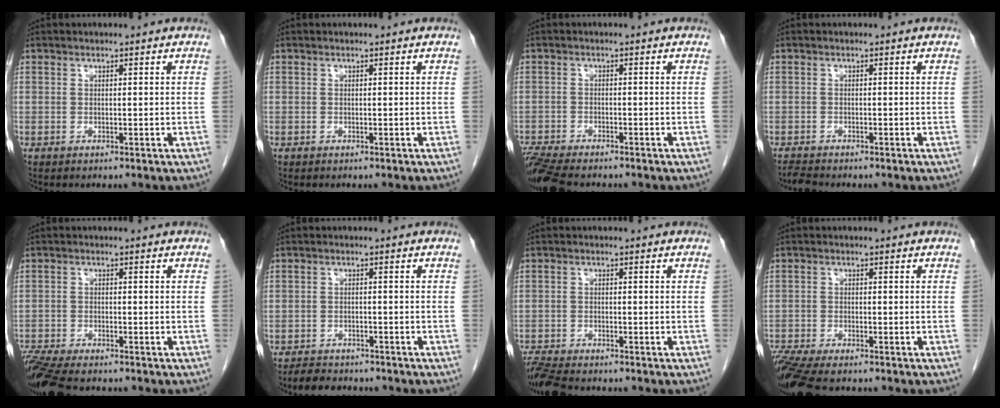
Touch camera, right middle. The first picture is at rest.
{"total": 0.0}
{"total": 8.5, "force": [-7.4, 1.8, 3.8], "torque": [-0.073, -0.016, -0.125]}
{"total": 1.8, "force": [-1.7, 0.2, 0.4], "torque": [-0.012, -0.008, -0.030]}
{"total": 10.0, "force": [-8.4, 2.3, 4.9], "torque": [-0.092, -0.017, -0.140]}
{"total": 4.8, "force": [-4.3, 1.9, 1.2], "torque": [-0.026, -0.006, -0.063]}
{"total": 6.4, "force": [-5.8, 1.1, 2.5], "torque": [-0.048, -0.016, -0.100]}
{"total": 10.2, "force": [-8.3, 2.4, 5.4], "torque": [-0.105, -0.017, -0.138]}